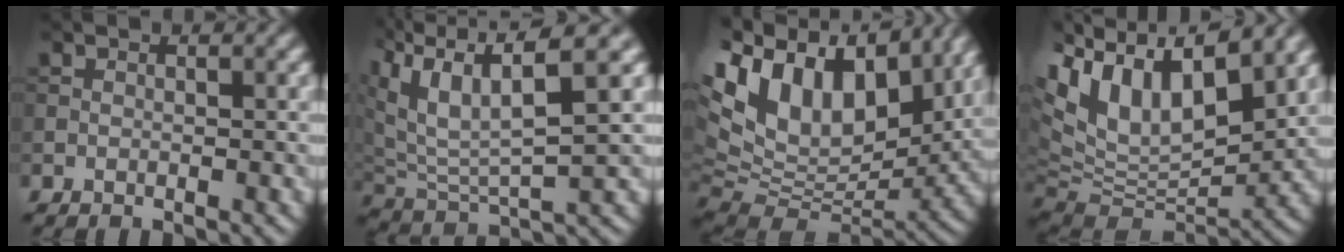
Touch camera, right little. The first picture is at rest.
{"total": 8.1, "force": [4.0, 2.8, 6.4], "torque": [-0.136, 0.005, 0.074]}
{"total": 17.6, "force": [6.4, 10.3, 12.8], "torque": [-0.262, 0.022, 0.121]}
{"total": 14.0, "force": [5.1, 7.9, 10.3], "torque": [-0.206, 0.013, 0.104]}